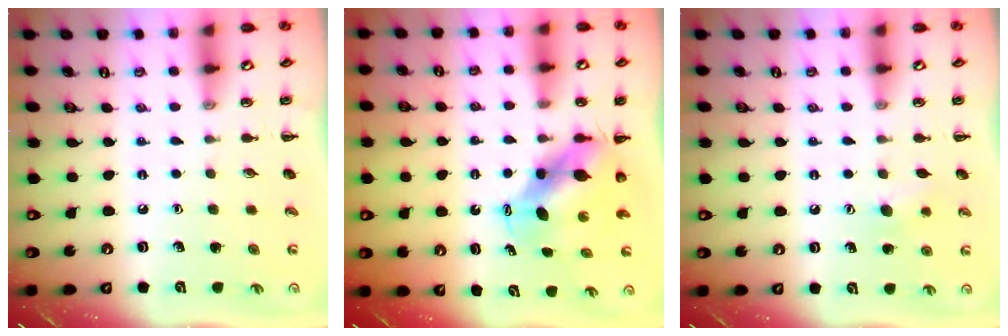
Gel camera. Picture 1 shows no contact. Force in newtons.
{"total": 6.5, "press": 6.4, "slide": 1.3}
{"total": 7.0, "press": 6.7, "slide": 1.9}